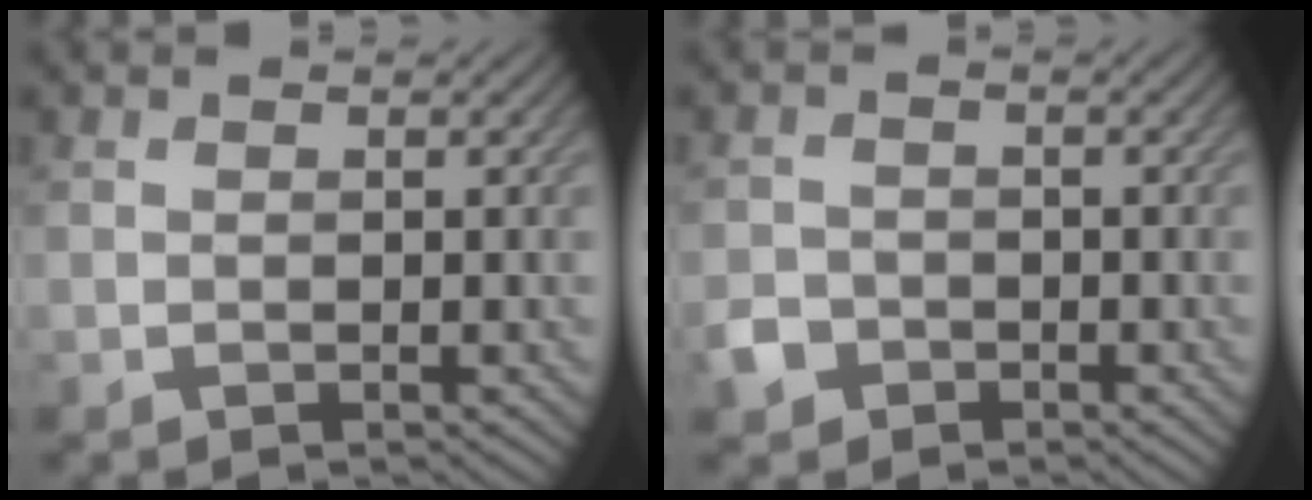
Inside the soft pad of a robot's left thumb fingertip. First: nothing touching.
{"total": 2.6, "force": [-1.5, 1.9, 0.8], "torque": [-0.018, -0.004, -0.035]}